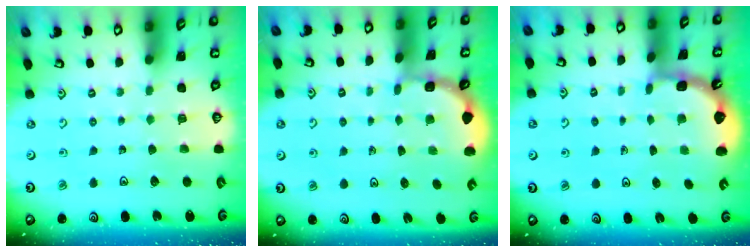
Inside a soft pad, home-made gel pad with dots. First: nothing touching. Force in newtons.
{"total": 1.6, "press": 1.6, "slide": 0.2}
{"total": 2.0, "press": 2.0, "slide": 0.2}